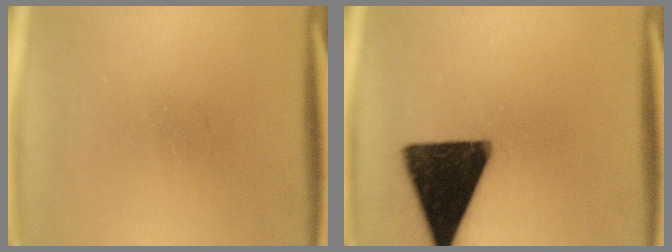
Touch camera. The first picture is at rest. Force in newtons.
{"total": 17.4}